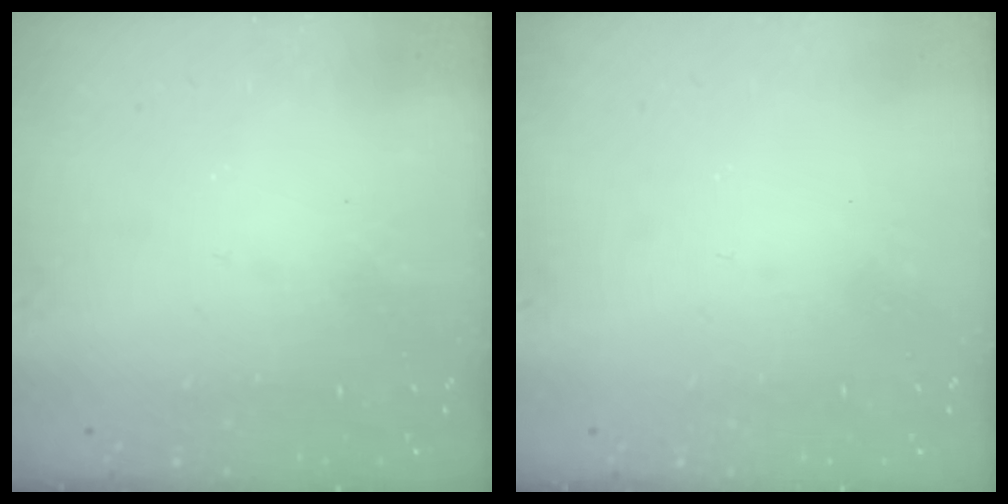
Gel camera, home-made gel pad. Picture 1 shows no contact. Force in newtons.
{"total": 0.7, "press": 0.7, "slide": 0.1}